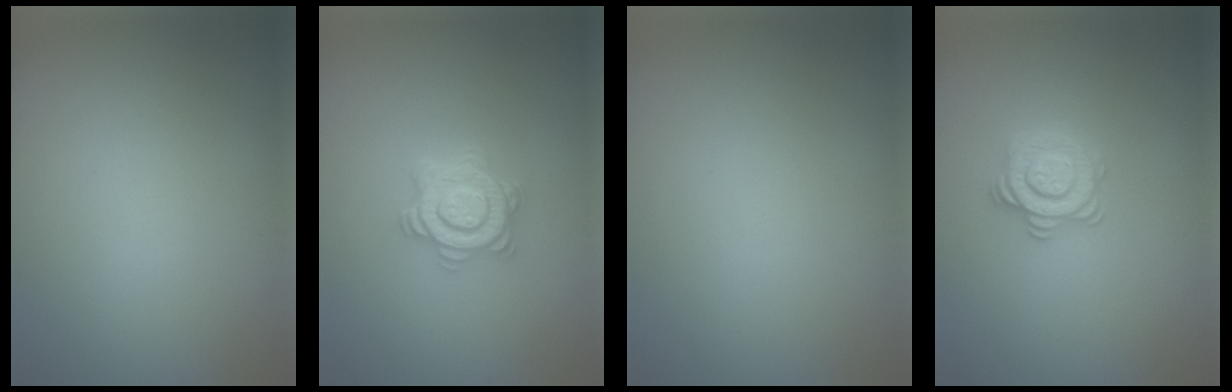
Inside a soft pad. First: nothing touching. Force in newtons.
{"total": 3.9, "press": 3.4, "slide": 1.9}
{"total": 0.0}
{"total": 2.8, "press": 2.6, "slide": 1.0}